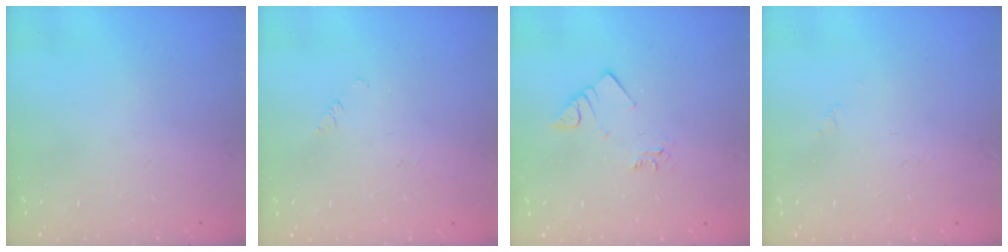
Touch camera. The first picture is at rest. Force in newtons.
{"total": 1.4, "press": 1.3, "slide": 0.3}
{"total": 3.0, "press": 3.0, "slide": 0.0}
{"total": 1.7, "press": 1.6, "slide": 0.4}